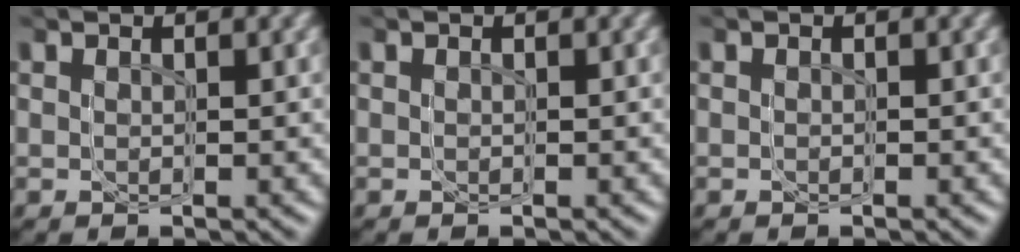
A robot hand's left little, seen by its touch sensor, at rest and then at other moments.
{"total": 0.0}
{"total": 0.0}